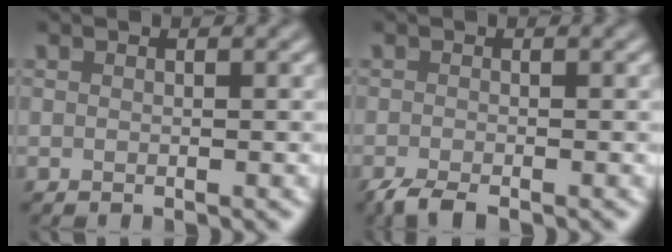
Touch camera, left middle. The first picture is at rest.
{"total": 2.2, "force": [-1.8, 0.3, 1.3], "torque": [-0.024, -0.006, -0.036]}